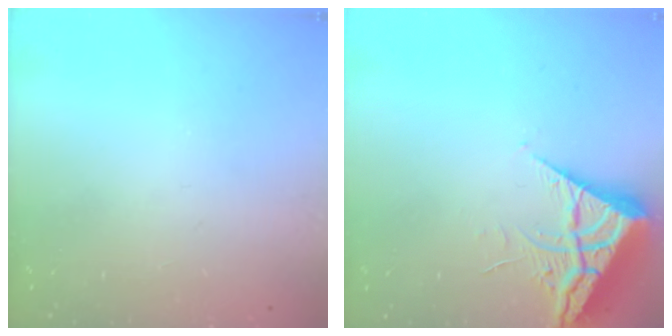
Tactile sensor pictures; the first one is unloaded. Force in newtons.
{"total": 6.5, "press": 6.4, "slide": 0.7}